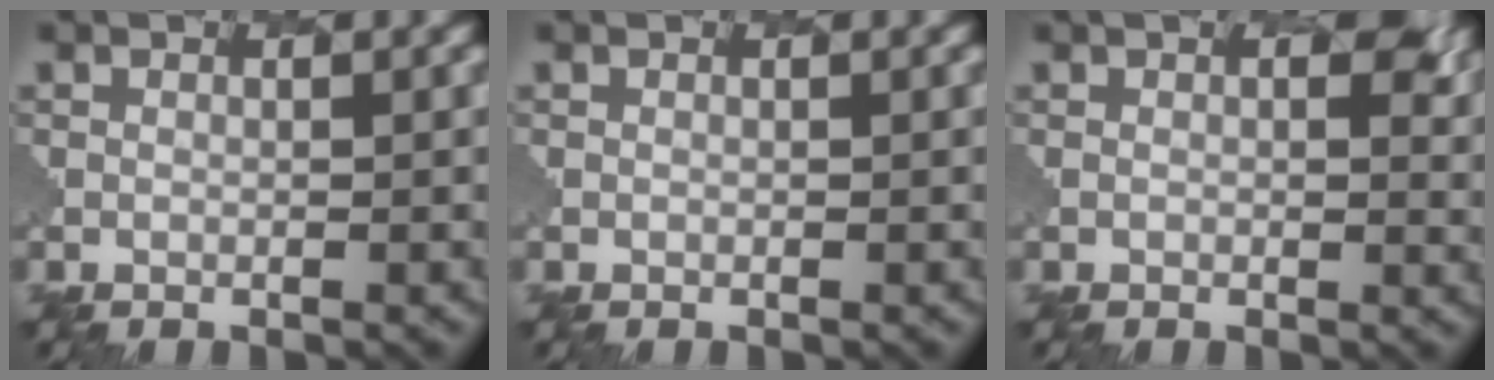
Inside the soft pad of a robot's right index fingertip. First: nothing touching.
{"total": 0.0}
{"total": 1.4, "force": [1.2, 0.2, -0.7], "torque": [0.000, 0.011, 0.000]}